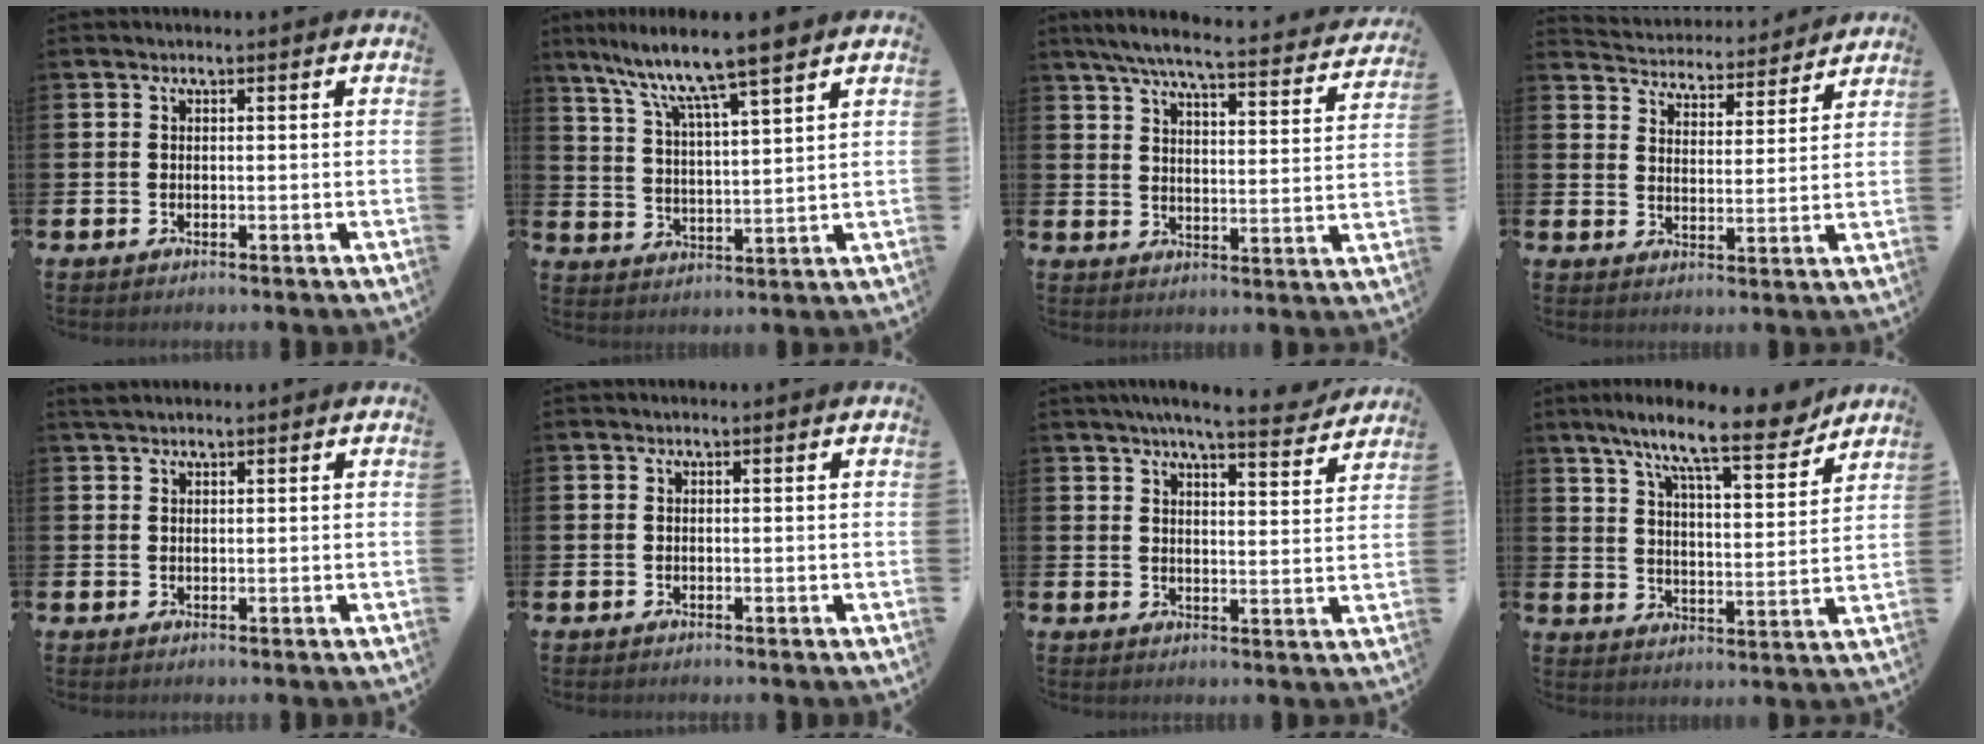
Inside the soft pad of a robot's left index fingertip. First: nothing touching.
{"total": 9.0, "force": [7.8, 0.3, 4.5], "torque": [-0.115, -0.043, 0.132]}
{"total": 6.6, "force": [5.9, 0.7, 3.1], "torque": [-0.079, -0.041, 0.098]}
{"total": 4.3, "force": [4.2, 0.9, -0.2], "torque": [-0.019, -0.041, 0.070]}
{"total": 1.3, "force": [1.2, 0.3, 0.5], "torque": [-0.005, 0.001, 0.021]}
{"total": 0.0}
{"total": 6.0, "force": [5.6, 0.0, 2.2], "torque": [-0.043, -0.033, 0.094]}
{"total": 11.2, "force": [9.4, 1.4, 6.0], "torque": [-0.130, -0.053, 0.157]}